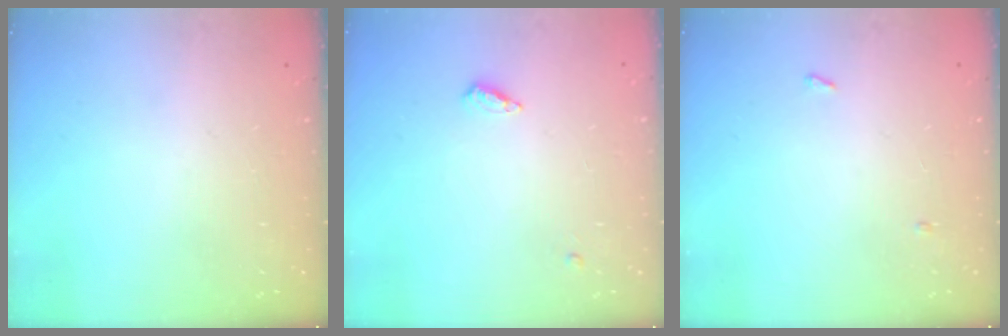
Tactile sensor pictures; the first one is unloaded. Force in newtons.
{"total": 4.2, "press": 4.2, "slide": 0.5}
{"total": 6.9, "press": 2.8, "slide": 6.3}